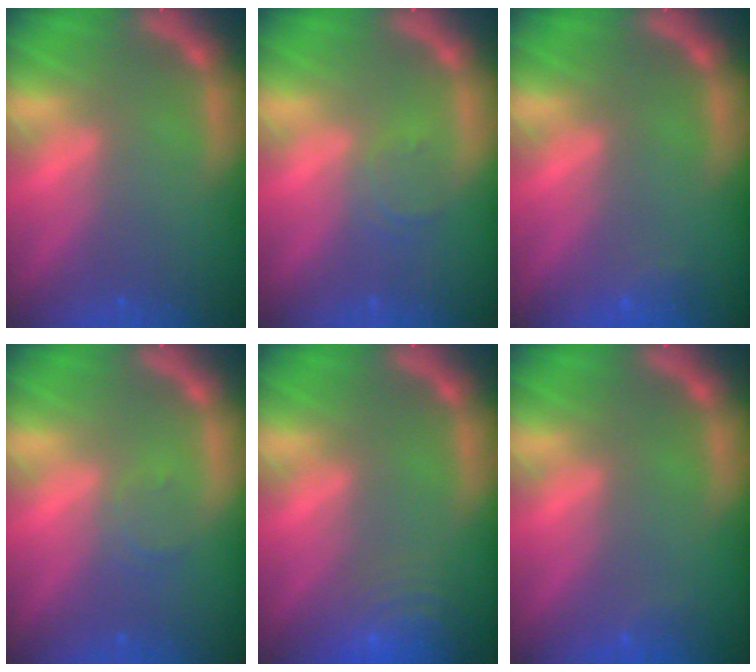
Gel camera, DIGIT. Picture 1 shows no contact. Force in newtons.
{"total": 1.9}
{"total": 1.4}
{"total": 1.5}
{"total": 8.0}
{"total": 0.9}